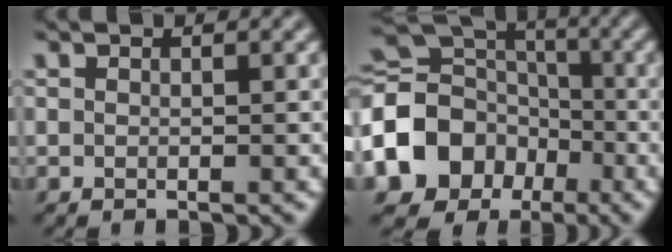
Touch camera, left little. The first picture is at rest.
{"total": 12.3, "force": [-4.4, 10.1, 5.5], "torque": [-0.135, -0.010, -0.099]}